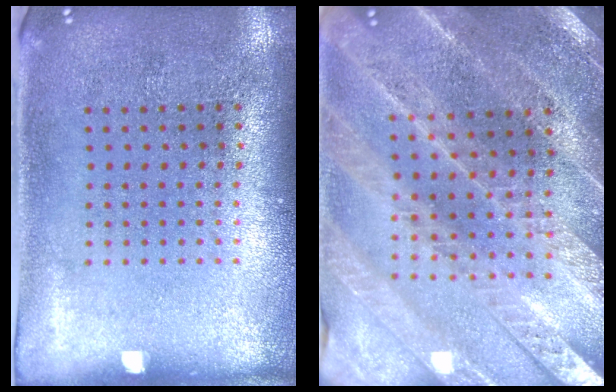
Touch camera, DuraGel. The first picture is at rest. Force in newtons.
{"total": 2.5, "press": 2.5, "slide": 0.3}